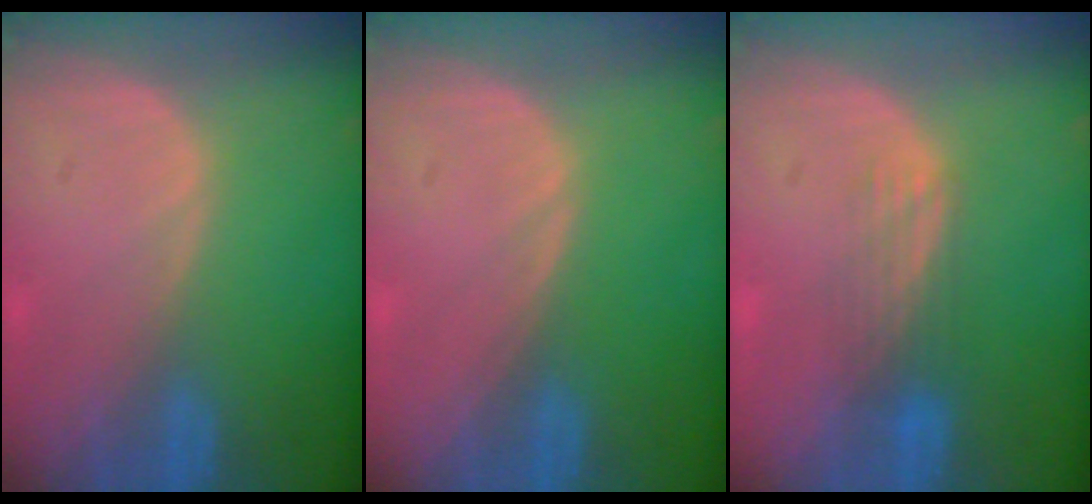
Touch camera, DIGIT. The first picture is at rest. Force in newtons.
{"total": 0.0}
{"total": 3.9, "press": 3.2, "slide": 2.3}